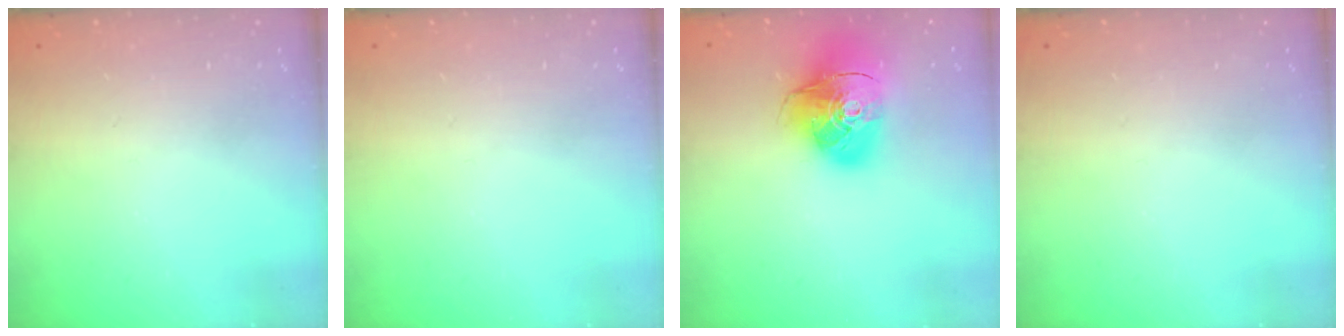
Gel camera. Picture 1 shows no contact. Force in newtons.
{"total": 0.0}
{"total": 14.9, "press": 14.8, "slide": 1.7}
{"total": 0.0}